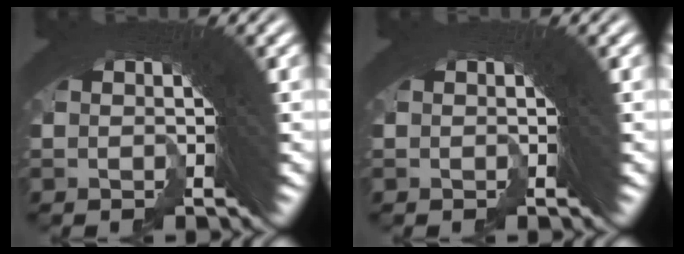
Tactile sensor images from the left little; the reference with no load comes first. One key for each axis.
{"total": 0.0}